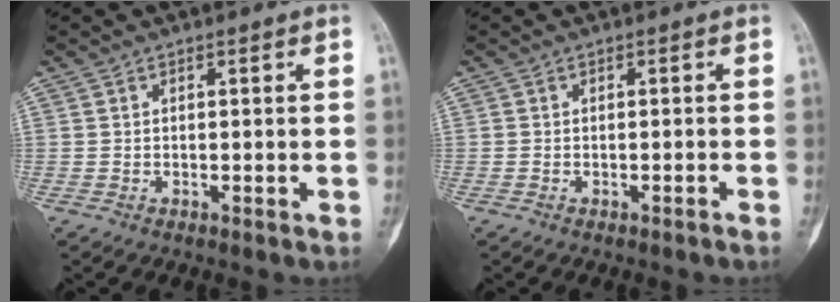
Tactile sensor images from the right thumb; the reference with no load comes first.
{"total": 0.6, "force": [-0.5, -0.3, 0.2], "torque": [-0.012, 0.010, -0.007]}